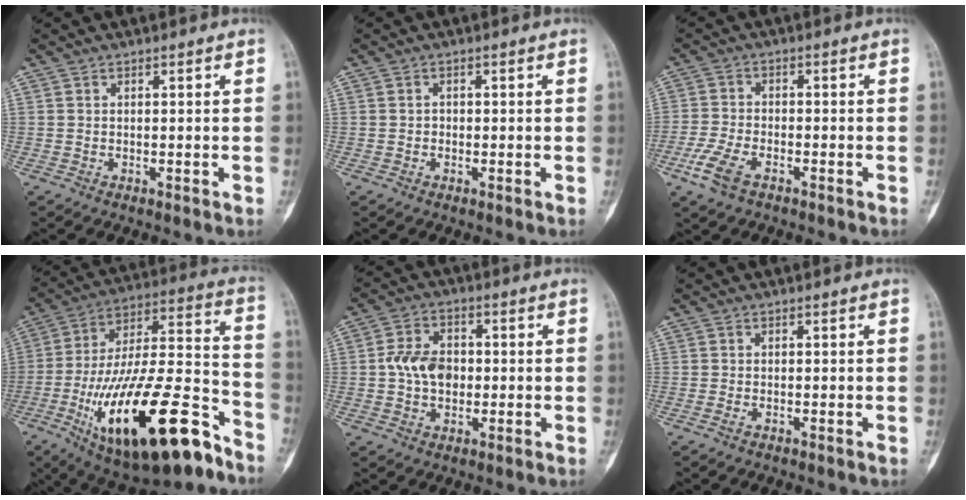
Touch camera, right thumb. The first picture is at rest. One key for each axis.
{"total": 0.7, "fx": -0.2, "fy": 0.7, "fz": 0.1, "tx": 0.009, "ty": 0.005, "tz": -0.005}
{"total": 6.3, "fx": -3.6, "fy": 3.0, "fz": 4.3, "tx": -0.100, "ty": 0.009, "tz": -0.070}
{"total": 31.1, "fx": -15.3, "fy": 11.1, "fz": 24.7, "tx": -0.412, "ty": 0.066, "tz": -0.243}
{"total": 8.1, "fx": -0.3, "fy": 5.8, "fz": 5.6, "tx": -0.081, "ty": 0.015, "tz": -0.011}
{"total": 0.7, "fx": -0.5, "fy": 0.3, "fz": 0.5, "tx": -0.013, "ty": 0.002, "tz": -0.010}